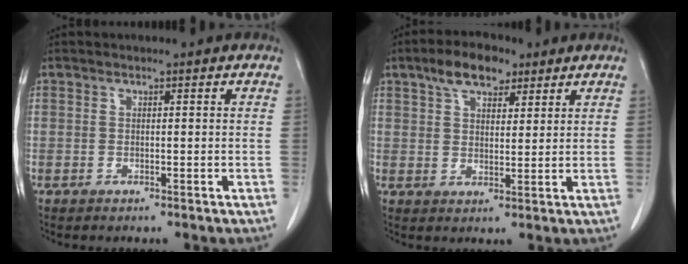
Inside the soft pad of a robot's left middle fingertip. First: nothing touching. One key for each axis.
{"total": 7.1, "fx": 4.6, "fy": 3.4, "fz": 4.3, "tx": -0.075, "ty": 0.018, "tz": 0.080}